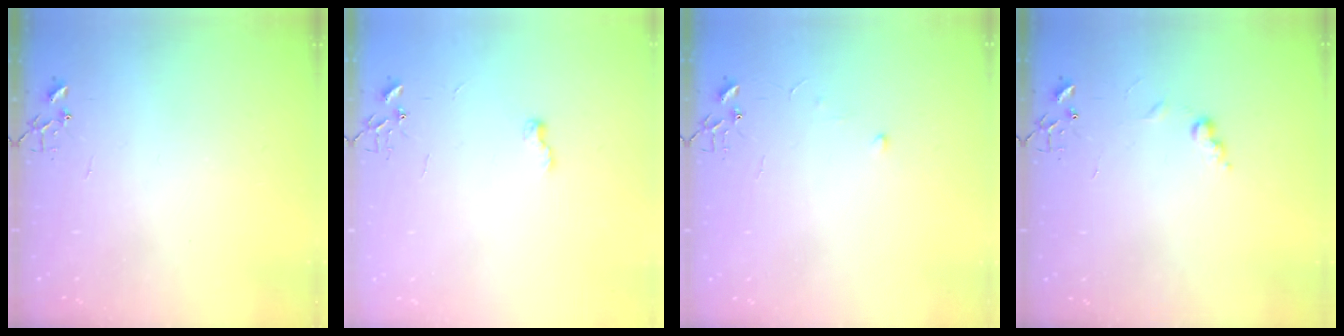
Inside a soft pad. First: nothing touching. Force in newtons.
{"total": 5.0, "press": 5.0, "slide": 0.6}
{"total": 4.4, "press": 4.3, "slide": 0.4}
{"total": 5.6, "press": 5.5, "slide": 0.7}